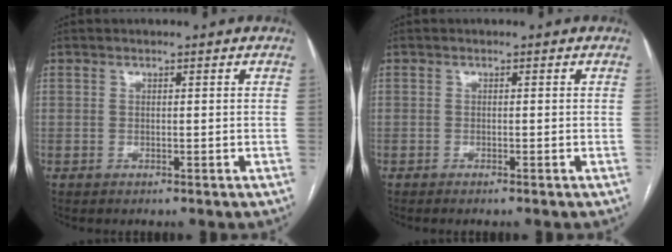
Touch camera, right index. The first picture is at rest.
{"total": 1.0, "force": [-0.8, -0.2, 0.6], "torque": [-0.010, 0.001, -0.012]}